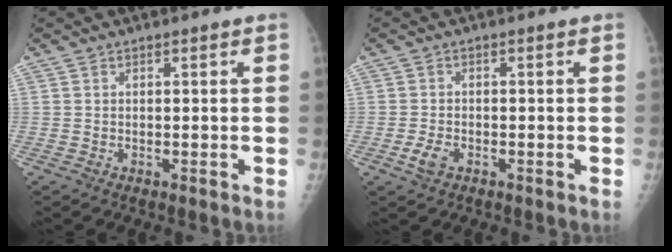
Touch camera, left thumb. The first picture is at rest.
{"total": 2.8, "force": [-1.5, 1.7, 1.6], "torque": [-0.032, 0.001, -0.026]}